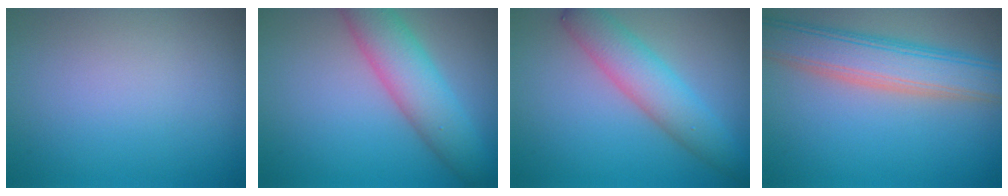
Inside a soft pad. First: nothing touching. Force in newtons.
{"total": 6.2, "press": 6.2, "slide": 0.2}
{"total": 4.9, "press": 4.9, "slide": 0.3}
{"total": 6.9, "press": 6.9, "slide": 0.2}